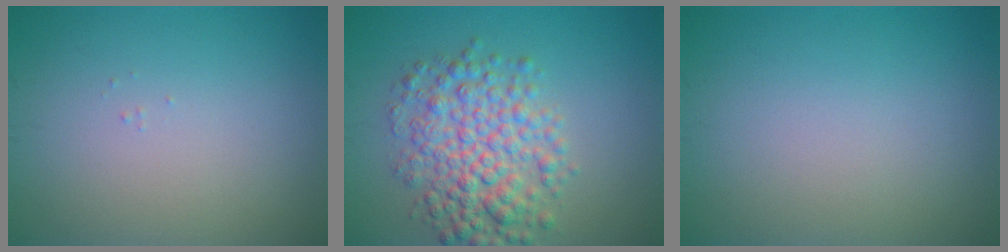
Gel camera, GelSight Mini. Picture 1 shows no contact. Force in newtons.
{"total": 6.2, "press": 6.2, "slide": 0.1}
{"total": 0.0}